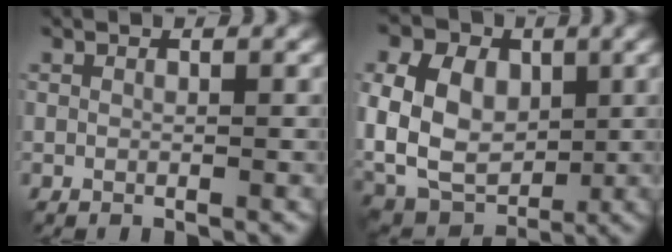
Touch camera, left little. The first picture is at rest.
{"total": 13.6, "force": [1.6, 10.3, 8.8], "torque": [-0.191, 0.028, 0.017]}